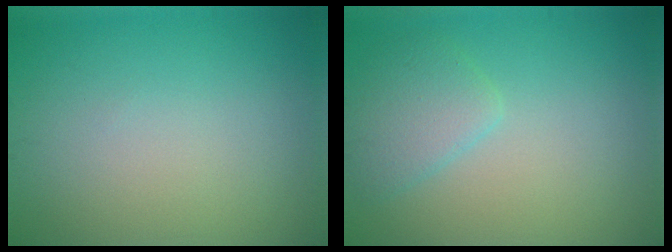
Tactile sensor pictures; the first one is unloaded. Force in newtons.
{"total": 2.6, "press": 2.6, "slide": 0.2}